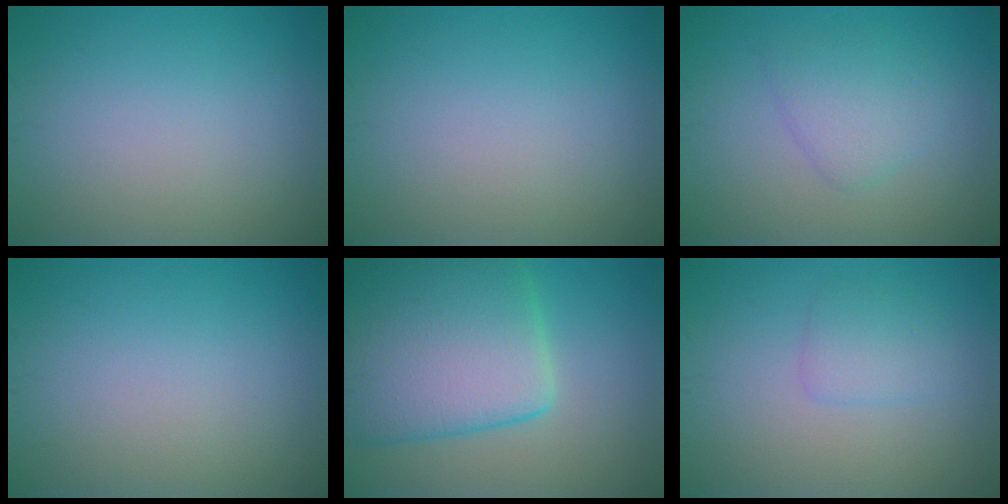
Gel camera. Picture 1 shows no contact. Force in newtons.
{"total": 0.0}
{"total": 2.6, "press": 2.6, "slide": 0.2}
{"total": 0.0}
{"total": 11.0, "press": 10.9, "slide": 0.7}
{"total": 1.8, "press": 1.8, "slide": 0.0}